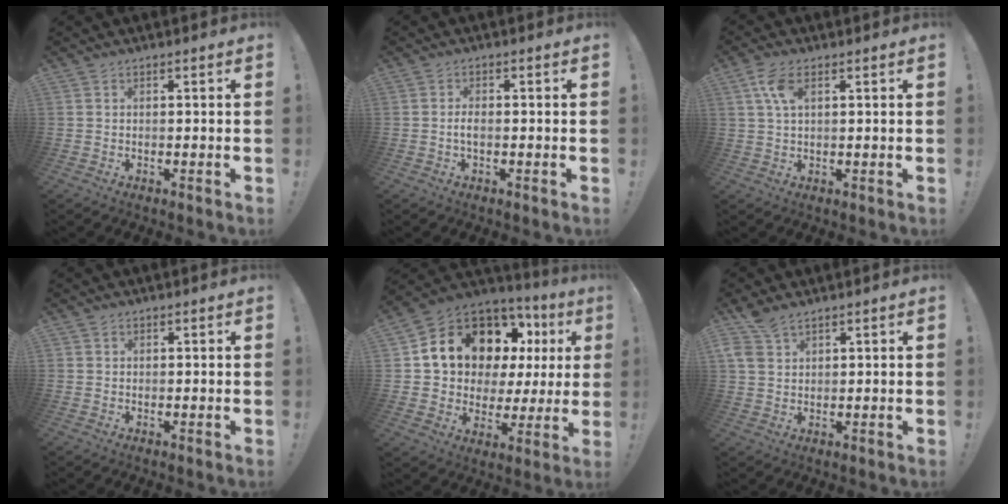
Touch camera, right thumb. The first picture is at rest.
{"total": 2.3, "force": [-0.6, 1.0, 2.0], "torque": [-0.049, 0.005, -0.012]}
{"total": 5.6, "force": [2.0, 2.8, 4.4], "torque": [-0.094, 0.002, 0.036]}
{"total": 0.8, "force": [0.4, 0.6, 0.0], "torque": [0.002, 0.000, 0.007]}
{"total": 14.3, "force": [8.1, 9.1, 7.6], "torque": [-0.129, -0.060, 0.159]}
{"total": 6.1, "force": [4.5, 2.8, 3.0], "torque": [-0.050, -0.019, 0.086]}